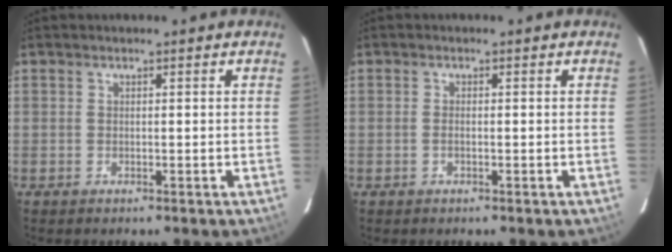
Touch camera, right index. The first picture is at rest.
{"total": 0.6, "force": [-0.3, 0.2, 0.5], "torque": [-0.013, 0.001, -0.006]}